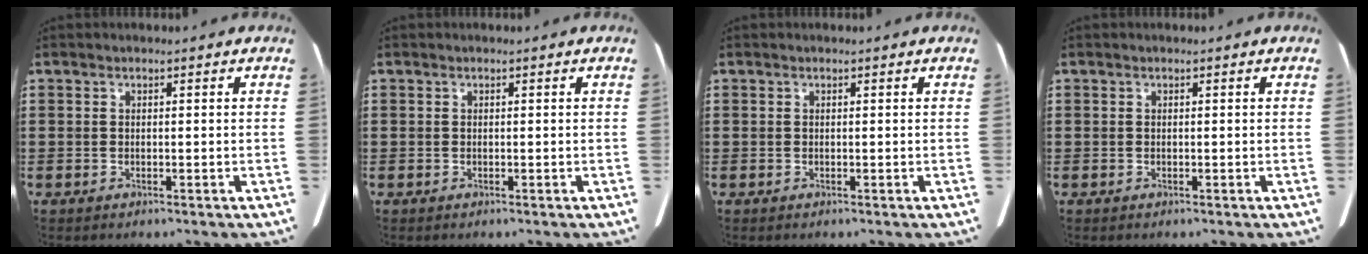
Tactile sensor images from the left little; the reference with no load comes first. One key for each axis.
{"total": 0.0}
{"total": 0.0}
{"total": 0.0}